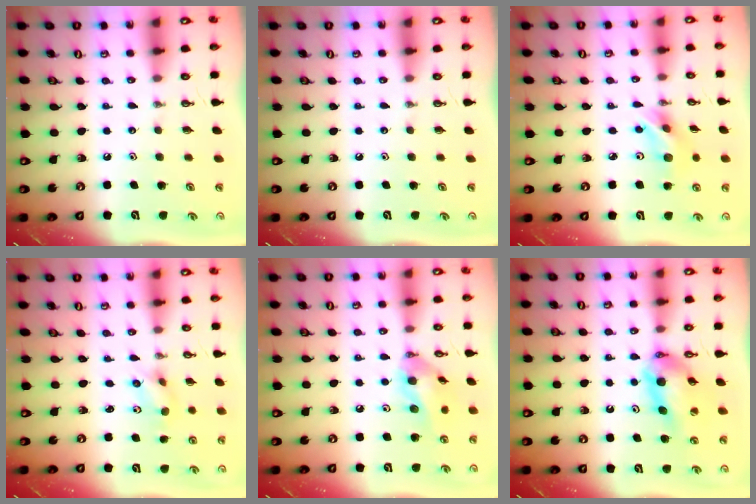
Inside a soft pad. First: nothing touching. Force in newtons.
{"total": 0.0}
{"total": 9.0, "press": 8.2, "slide": 3.6}
{"total": 2.6, "press": 2.4, "slide": 1.0}
{"total": 12.2, "press": 12.0, "slide": 2.0}
{"total": 11.0, "press": 10.9, "slide": 1.1}